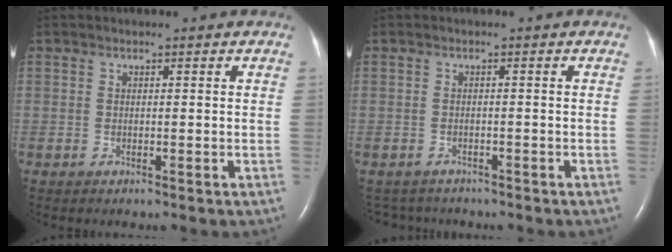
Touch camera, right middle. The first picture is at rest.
{"total": 3.7, "force": [-3.5, 1.3, -0.1], "torque": [0.000, -0.004, -0.051]}